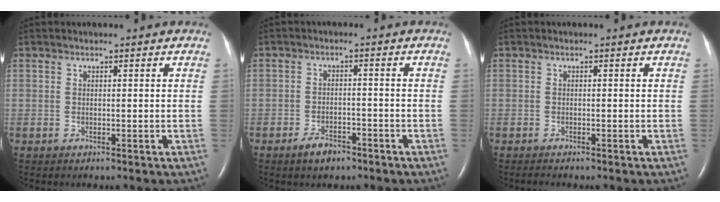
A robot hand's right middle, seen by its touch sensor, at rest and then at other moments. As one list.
[{"total": 3.6, "force": [-2.6, 1.5, 1.9], "torque": [-0.041, -0.001, -0.040]}, {"total": 1.0, "force": [-0.9, 0.1, 0.5], "torque": [-0.011, -0.004, -0.011]}]